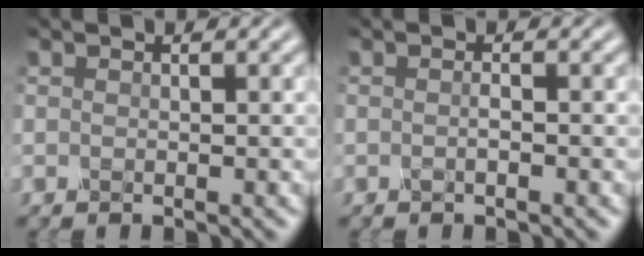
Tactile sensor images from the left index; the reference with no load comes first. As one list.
[{"total": 0.6, "force": [-0.2, 0.1, 0.6], "torque": [-0.006, 0.006, -0.007]}]